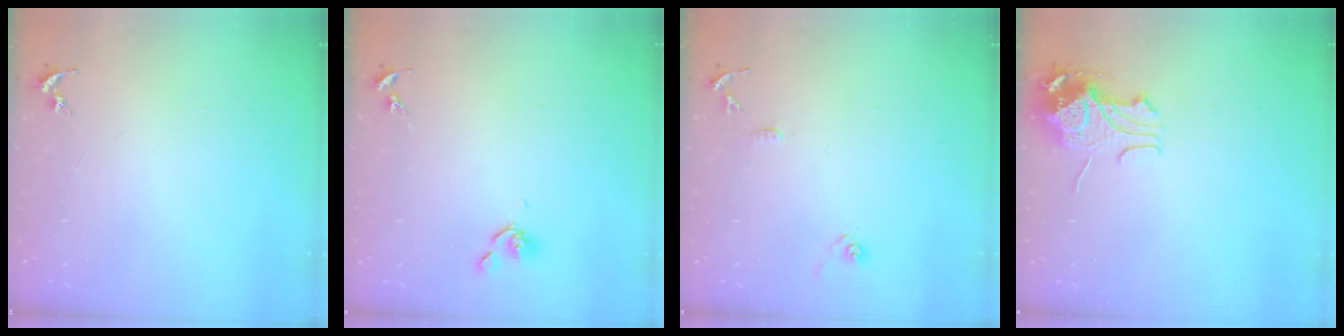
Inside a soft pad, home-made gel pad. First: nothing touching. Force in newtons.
{"total": 6.0, "press": 5.9, "slide": 0.8}
{"total": 9.0, "press": 8.9, "slide": 0.8}
{"total": 10.6, "press": 10.6, "slide": 0.9}